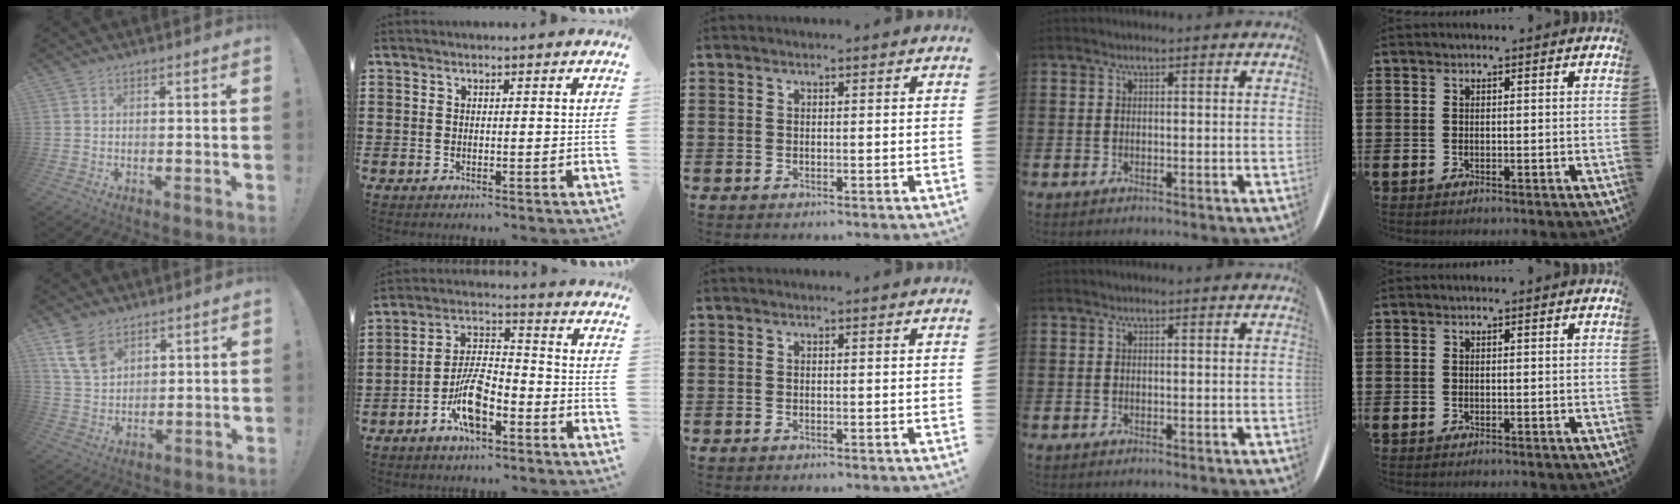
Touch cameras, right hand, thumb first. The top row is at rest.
{"thumb": {"total": 10.2, "force": [6.4, 6.2, 4.9], "torque": [-0.096, -0.024, 0.129]}, "index": {"total": 8.8, "force": [-4.6, 3.3, 6.7], "torque": [-0.140, 0.005, -0.085]}}